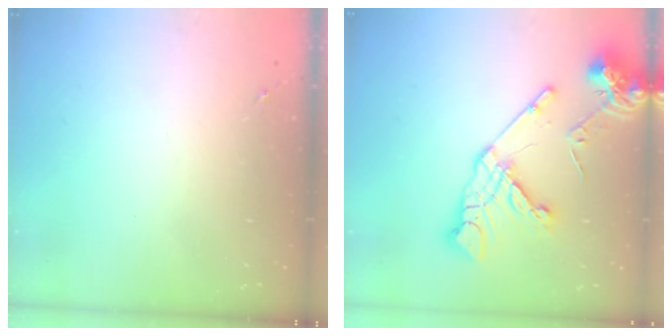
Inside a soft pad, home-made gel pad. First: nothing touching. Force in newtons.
{"total": 16.3, "press": 16.2, "slide": 2.1}